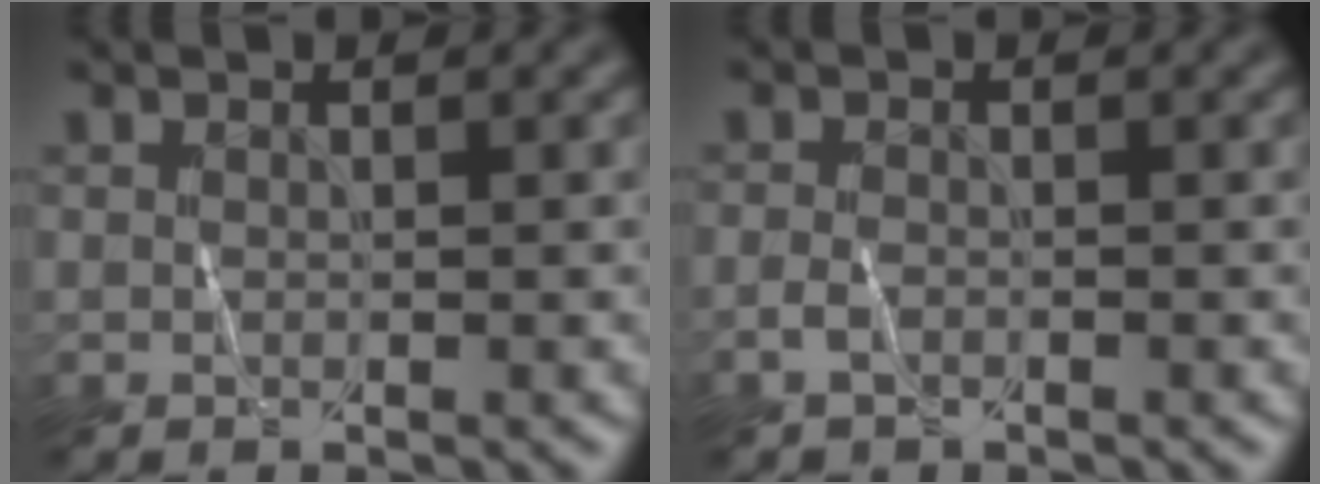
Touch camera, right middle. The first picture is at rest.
{"total": 1.2, "force": [-0.8, 0.6, 0.7], "torque": [-0.018, 0.001, -0.018]}